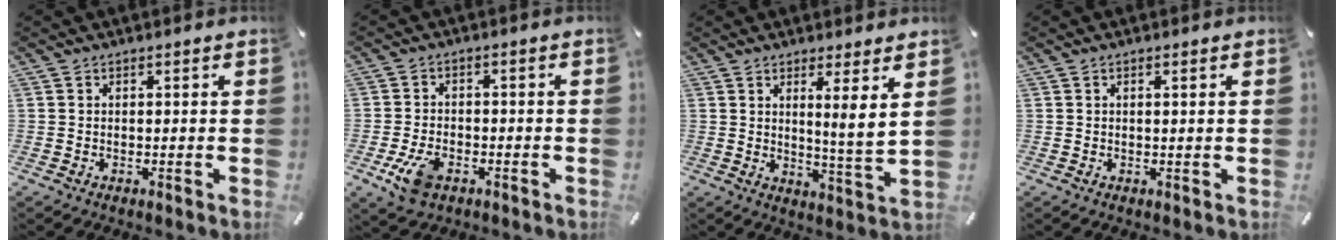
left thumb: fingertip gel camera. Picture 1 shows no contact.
{"total": 7.1, "force": [-3.4, 4.2, 4.6], "torque": [-0.109, 0.007, -0.063]}
{"total": 5.3, "force": [2.9, -0.7, 4.4], "torque": [-0.083, -0.026, 0.045]}
{"total": 1.0, "force": [0.3, -0.1, 0.9], "torque": [-0.017, -0.002, 0.005]}